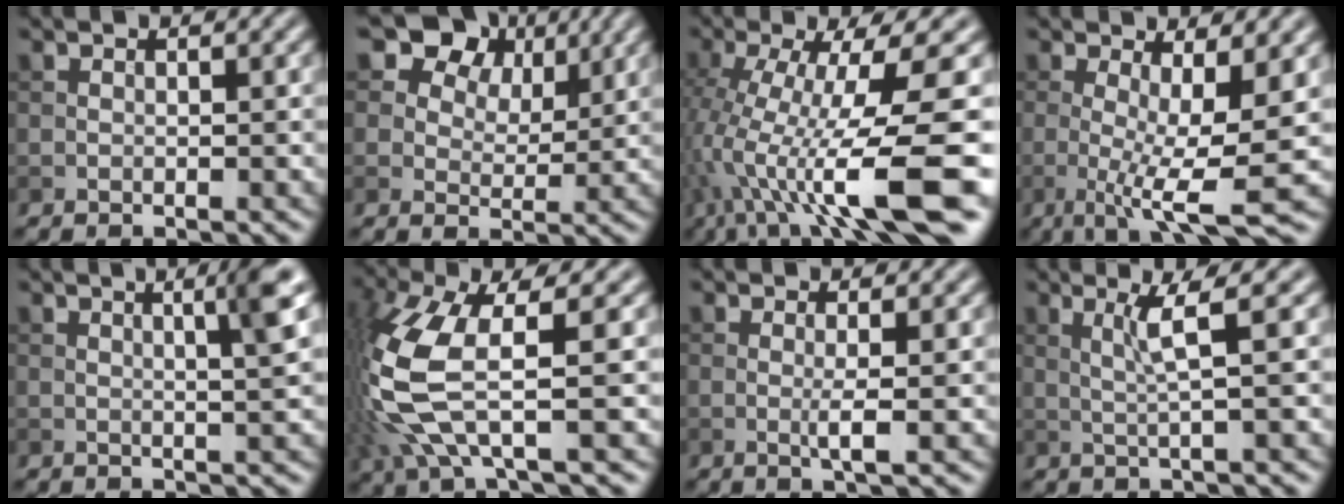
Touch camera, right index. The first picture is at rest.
{"total": 7.6, "force": [4.6, 5.0, 3.4], "torque": [-0.069, -0.003, 0.080]}
{"total": 13.4, "force": [-3.1, 3.4, 12.6], "torque": [-0.221, -0.018, -0.037]}
{"total": 7.2, "force": [-0.8, 1.5, 7.0], "torque": [-0.110, -0.016, -0.012]}
{"total": 4.2, "force": [1.4, 0.7, 3.9], "torque": [-0.048, 0.012, 0.018]}
{"total": 9.3, "force": [-0.7, 3.0, 8.8], "torque": [-0.220, -0.010, -0.018]}
{"total": 1.9, "force": [-0.1, 0.2, 1.9], "torque": [-0.036, -0.003, -0.005]}
{"total": 3.0, "force": [0.7, 0.1, 2.9], "torque": [-0.061, 0.002, 0.018]}